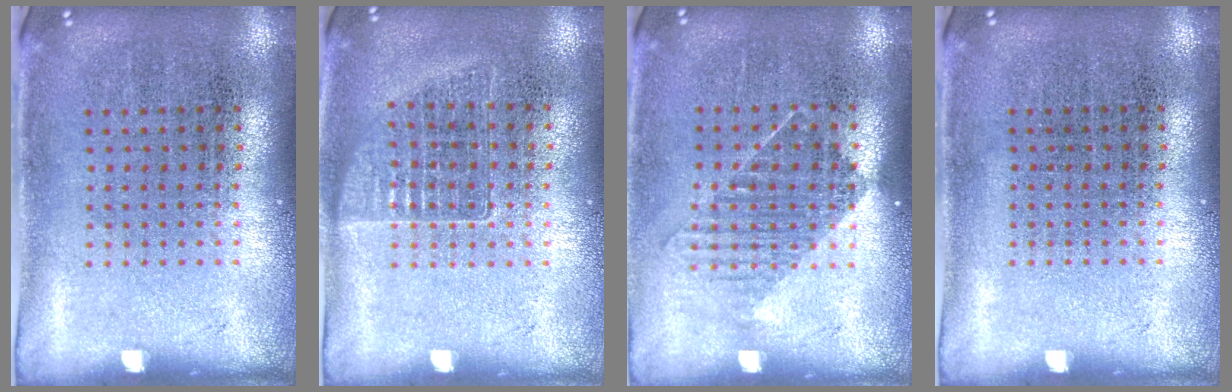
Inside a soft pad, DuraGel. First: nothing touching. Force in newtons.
{"total": 1.0, "press": 0.9, "slide": 0.3}
{"total": 1.2, "press": 1.0, "slide": 0.7}
{"total": 0.0}